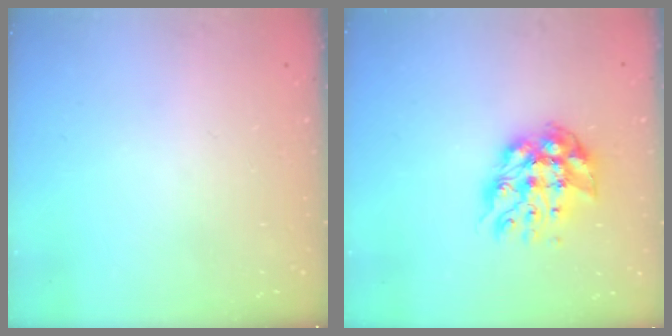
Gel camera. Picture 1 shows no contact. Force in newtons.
{"total": 12.3, "press": 12.3, "slide": 1.2}